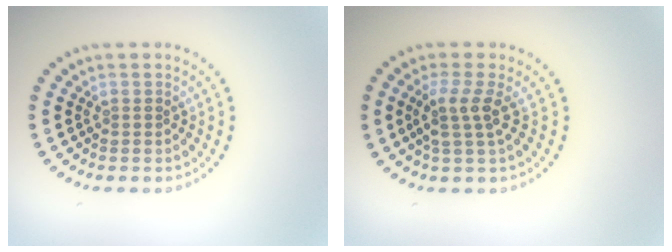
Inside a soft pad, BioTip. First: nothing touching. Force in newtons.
{"total": 2.5, "press": 1.9, "slide": 1.6}